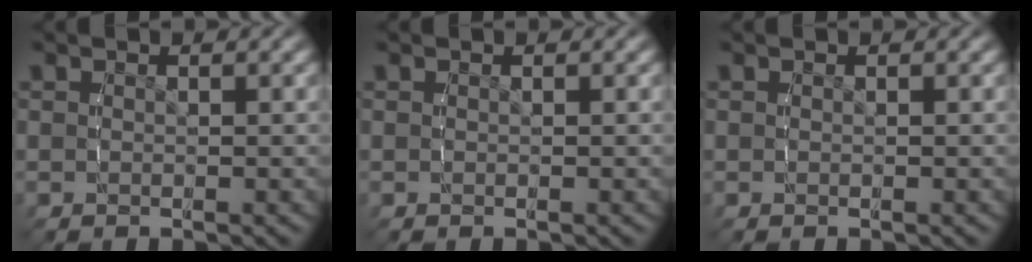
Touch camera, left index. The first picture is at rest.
{"total": 0.0}
{"total": 0.0}